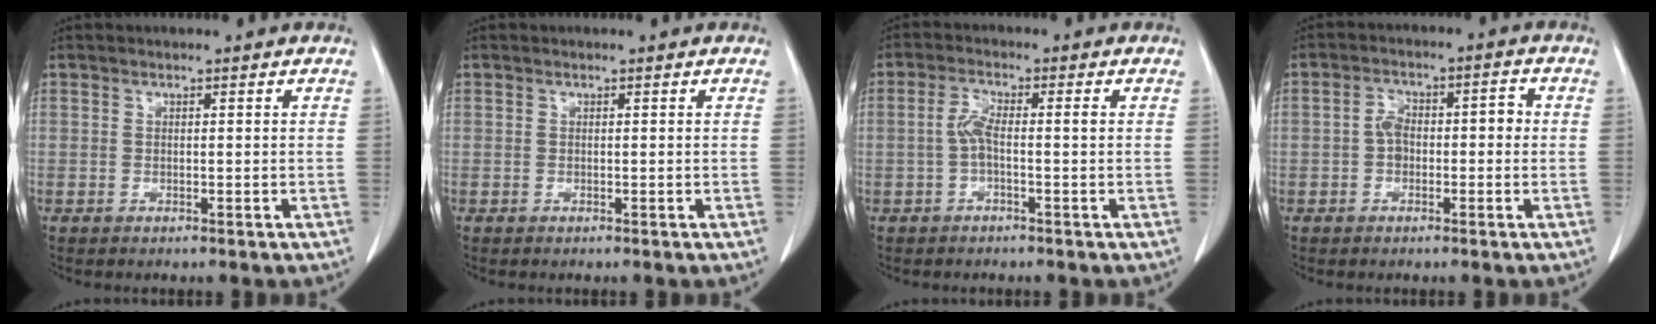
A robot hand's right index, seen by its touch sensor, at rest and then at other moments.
{"total": 0.0}
{"total": 3.5, "force": [-0.5, 0.6, 3.4], "torque": [-0.072, 0.015, -0.010]}
{"total": 5.0, "force": [-0.5, 2.8, 4.1], "torque": [-0.071, 0.035, -0.010]}